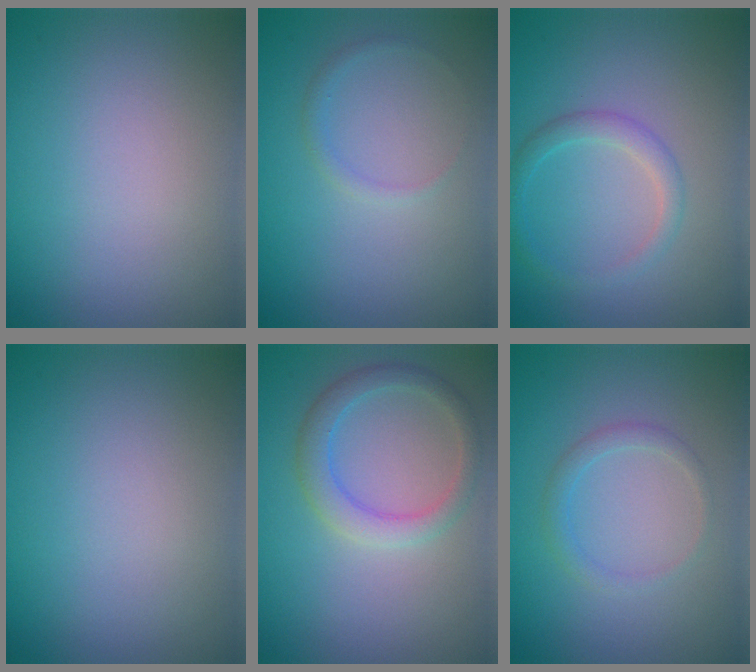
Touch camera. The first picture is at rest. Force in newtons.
{"total": 0.9, "press": 0.8, "slide": 0.1}
{"total": 2.0, "press": 2.0, "slide": 0.2}
{"total": 0.0}
{"total": 2.9, "press": 2.9, "slide": 0.1}
{"total": 1.3, "press": 1.3, "slide": 0.1}